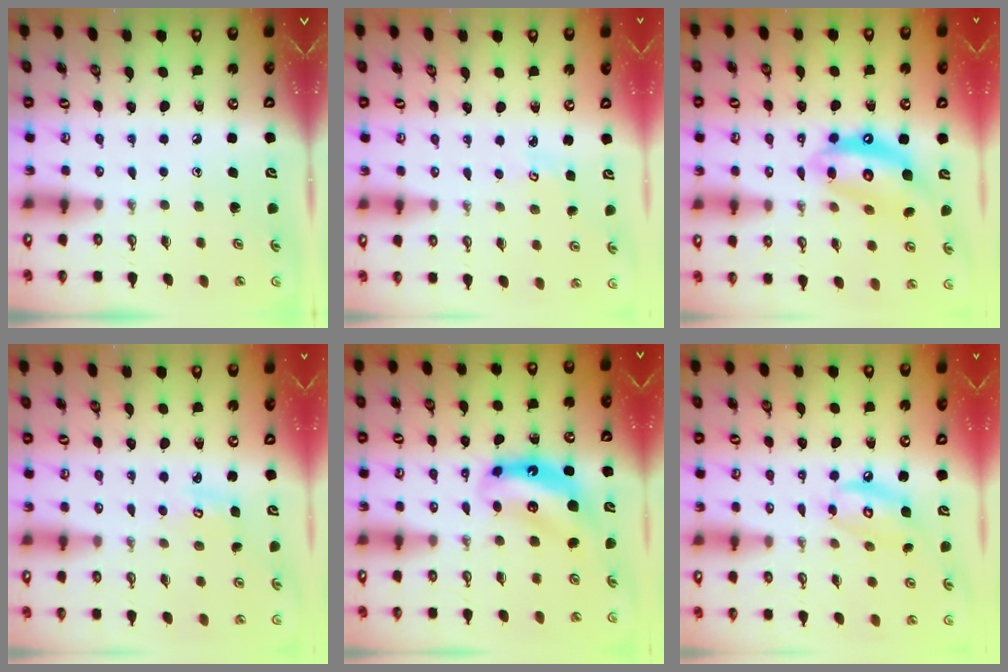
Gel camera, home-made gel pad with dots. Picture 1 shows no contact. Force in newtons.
{"total": 2.7, "press": 2.7, "slide": 0.3}
{"total": 13.6, "press": 13.5, "slide": 1.5}
{"total": 2.9, "press": 2.9, "slide": 0.2}
{"total": 8.2, "press": 8.2, "slide": 0.7}
{"total": 9.5, "press": 9.5, "slide": 0.7}